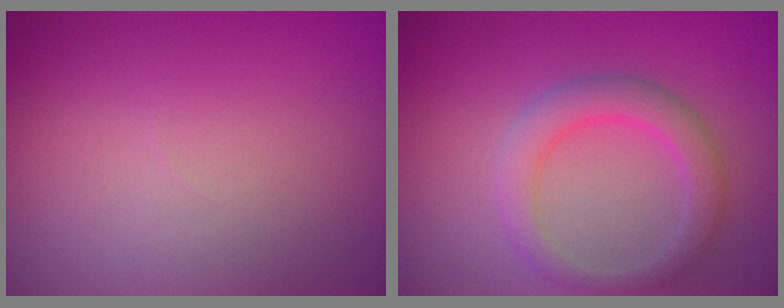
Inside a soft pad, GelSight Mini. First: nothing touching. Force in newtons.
{"total": 3.5, "press": 3.5, "slide": 0.2}